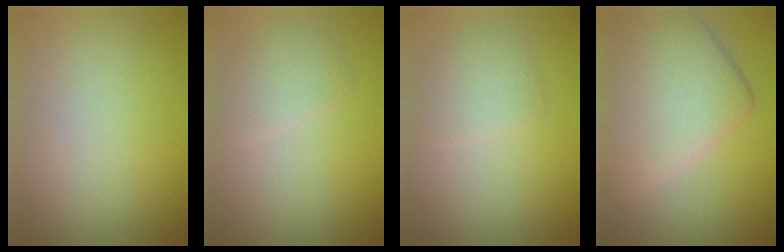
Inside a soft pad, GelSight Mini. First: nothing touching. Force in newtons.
{"total": 2.0, "press": 2.0, "slide": 0.1}
{"total": 2.2, "press": 2.2, "slide": 0.1}
{"total": 8.5, "press": 8.5, "slide": 0.3}